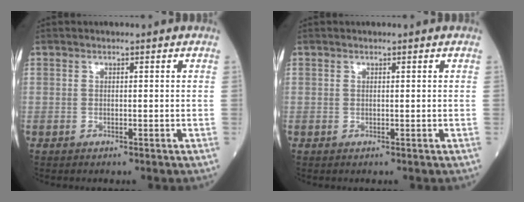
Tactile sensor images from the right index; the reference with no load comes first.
{"total": 0.0}